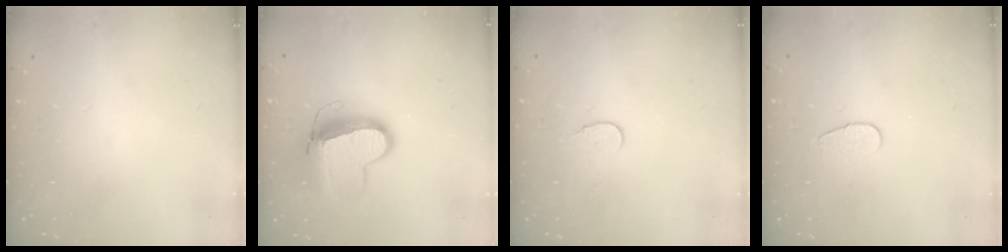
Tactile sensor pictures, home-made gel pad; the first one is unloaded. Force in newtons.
{"total": 12.7, "press": 12.6, "slide": 1.4}
{"total": 5.0, "press": 5.0, "slide": 0.4}
{"total": 4.7, "press": 4.6, "slide": 0.4}